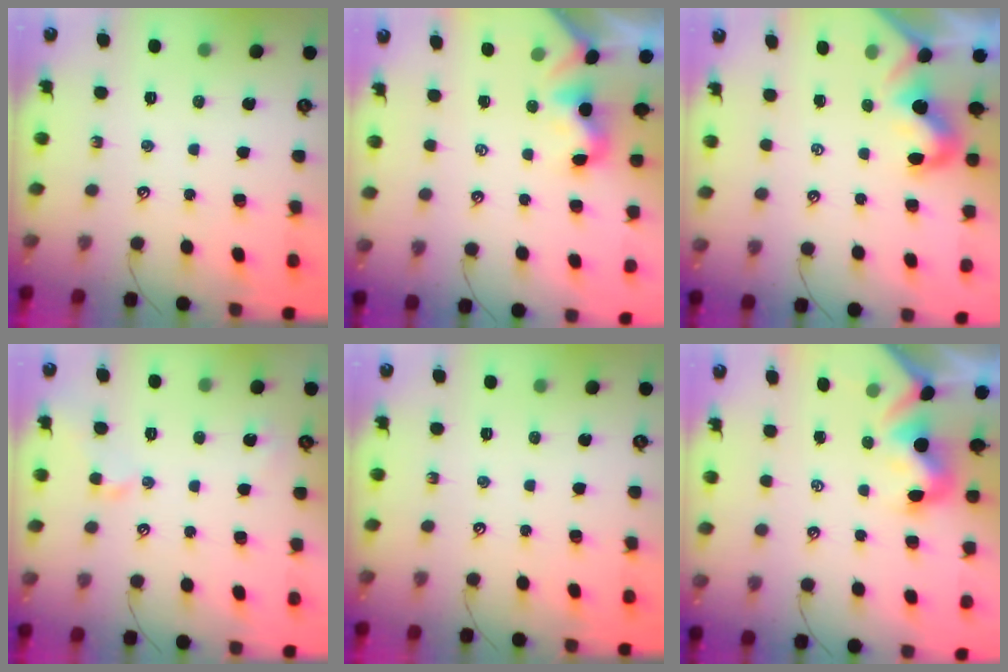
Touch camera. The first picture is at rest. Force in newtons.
{"total": 1.9, "press": 1.8, "slide": 0.6}
{"total": 2.1, "press": 2.1, "slide": 0.6}
{"total": 2.3, "press": 2.2, "slide": 0.6}
{"total": 0.0}
{"total": 2.2, "press": 2.2, "slide": 0.6}